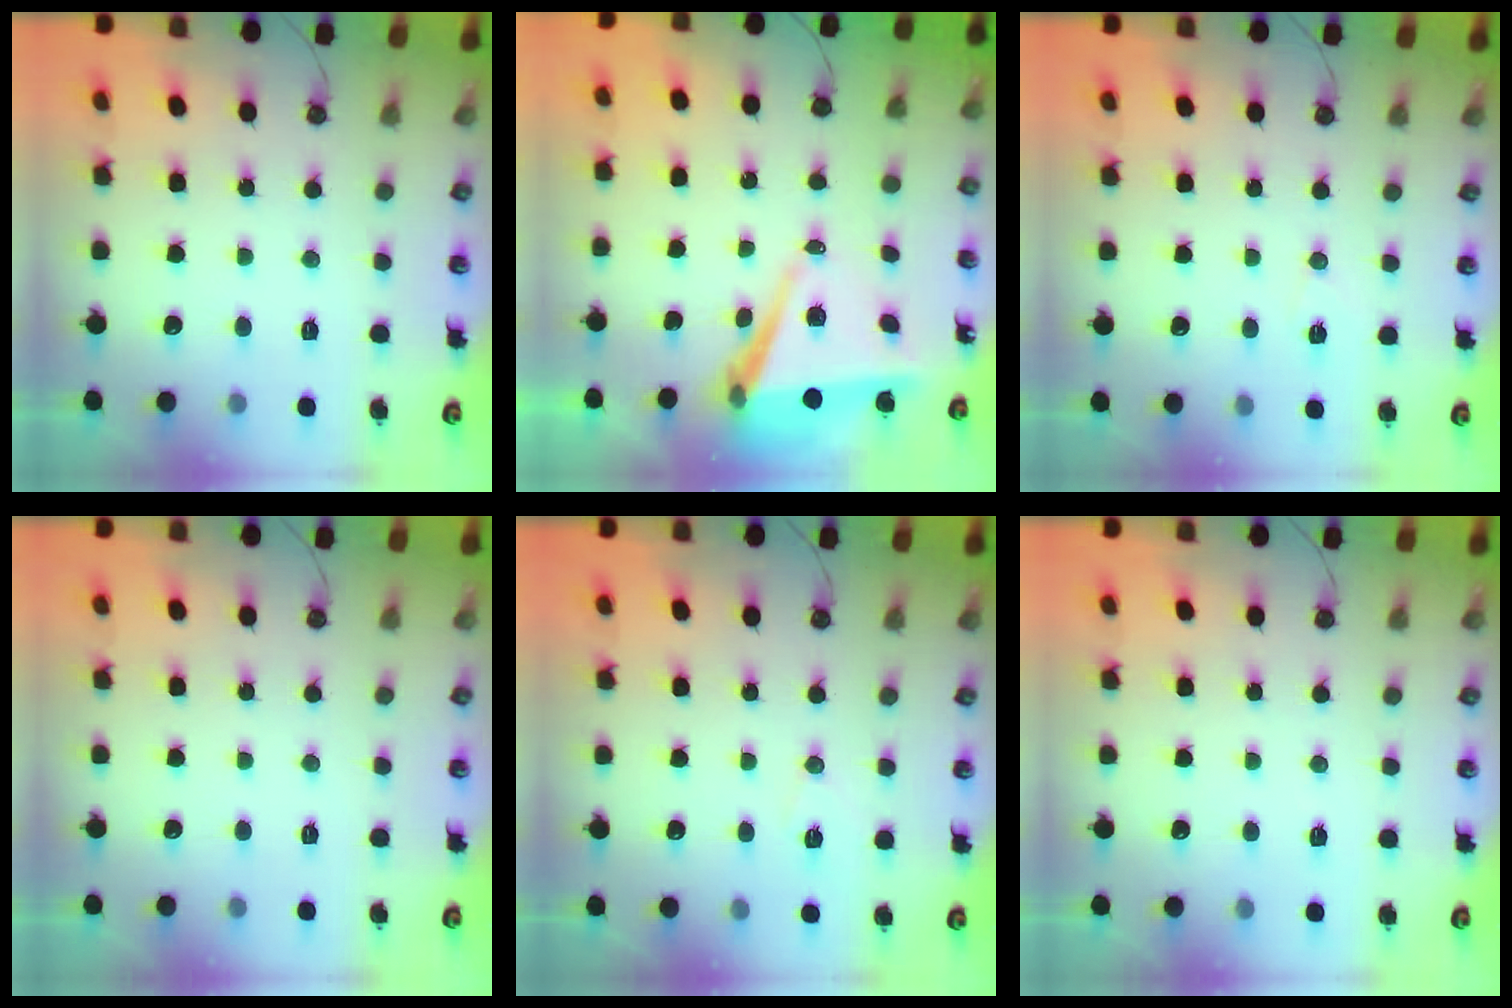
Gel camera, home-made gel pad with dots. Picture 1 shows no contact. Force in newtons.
{"total": 7.9, "press": 6.7, "slide": 4.2}
{"total": 6.1, "press": 5.6, "slide": 2.4}
{"total": 0.0}
{"total": 8.3, "press": 7.1, "slide": 4.3}
{"total": 2.0, "press": 0.8, "slide": 1.8}